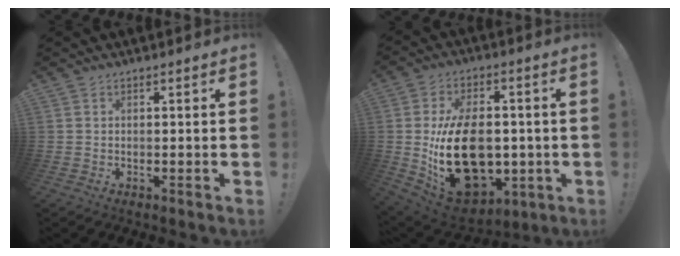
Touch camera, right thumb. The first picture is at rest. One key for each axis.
{"total": 25.8, "fx": -2.9, "fy": 17.0, "fz": 19.2, "tx": -0.332, "ty": 0.002, "tz": -0.027}